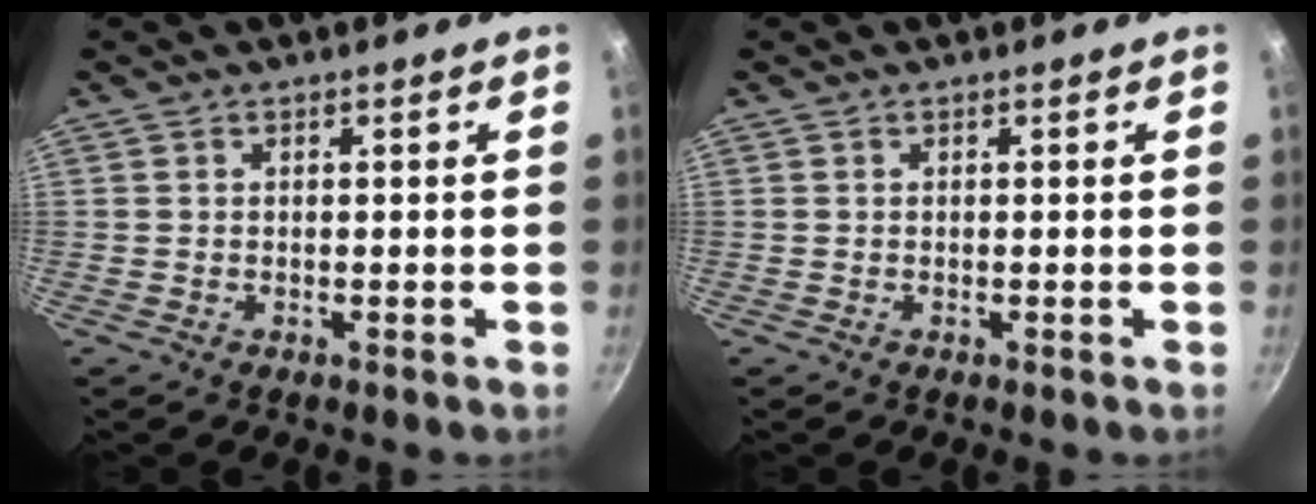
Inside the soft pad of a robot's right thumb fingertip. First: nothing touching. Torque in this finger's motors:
{"motor_torque": [0.00, 0.00, -0.02, -0.02, 0.01]}